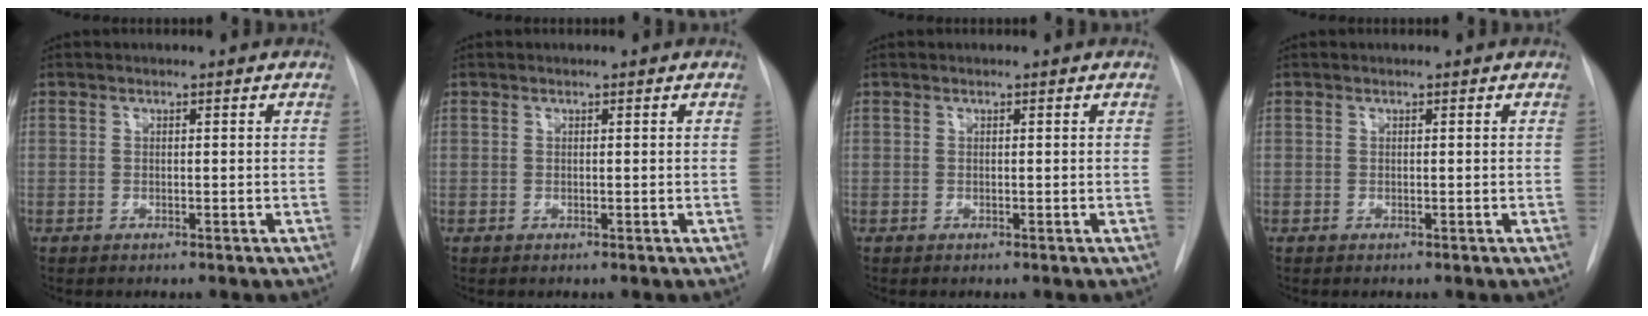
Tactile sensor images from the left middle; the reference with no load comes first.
{"total": 0.0}
{"total": 0.0}
{"total": 0.0}